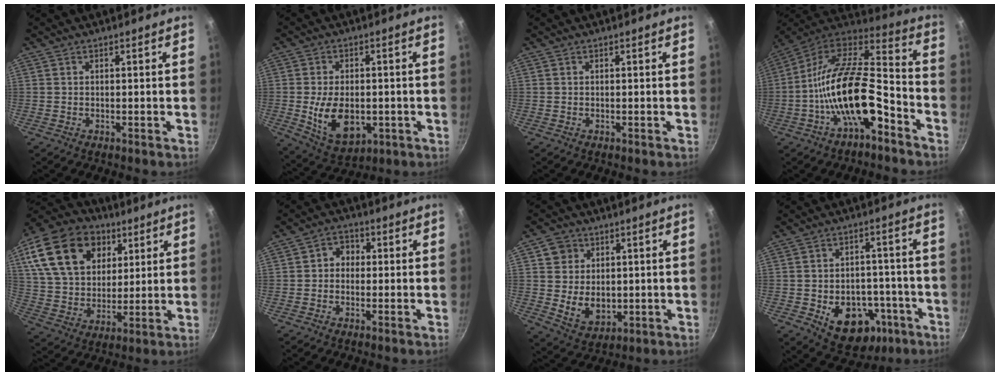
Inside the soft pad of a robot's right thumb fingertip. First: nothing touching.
{"total": 11.9, "force": [-1.8, 7.5, 9.1], "torque": [-0.140, -0.005, -0.013]}
{"total": 0.0}
{"total": 22.7, "force": [-7.8, 9.2, 19.3], "torque": [-0.335, 0.050, -0.154]}
{"total": 22.9, "force": [9.5, 16.0, 13.4], "torque": [-0.223, -0.008, 0.170]}
{"total": 4.1, "force": [0.1, 3.6, 2.0], "torque": [-0.006, 0.010, -0.009]}
{"total": 9.2, "force": [1.0, 8.1, 4.3], "torque": [-0.041, -0.015, 0.025]}
{"total": 14.6, "force": [-5.5, 10.4, 8.7], "torque": [-0.080, 0.034, -0.063]}